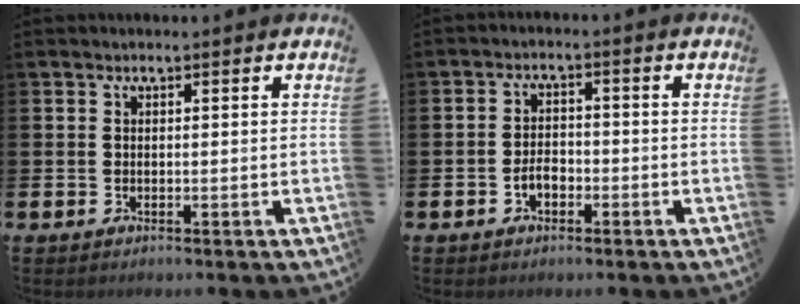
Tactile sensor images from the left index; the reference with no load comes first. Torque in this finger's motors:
{"motor_torque": [0.12, 0.16, 0.14, 0.06]}